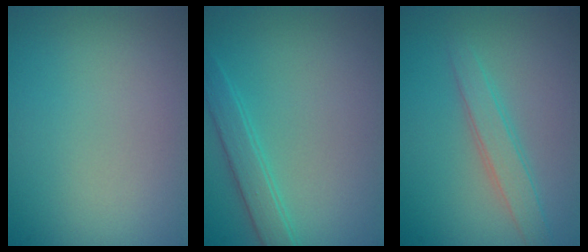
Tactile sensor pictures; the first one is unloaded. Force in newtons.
{"total": 2.2, "press": 2.2, "slide": 0.1}
{"total": 2.3, "press": 2.3, "slide": 0.1}